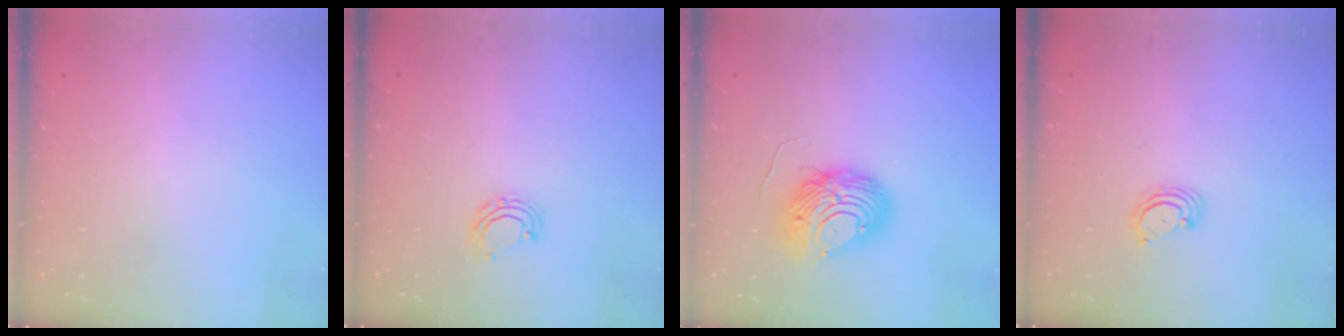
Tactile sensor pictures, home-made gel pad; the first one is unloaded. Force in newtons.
{"total": 5.6, "press": 5.6, "slide": 1.0}
{"total": 10.2, "press": 10.2, "slide": 1.1}
{"total": 2.6, "press": 2.6, "slide": 0.3}